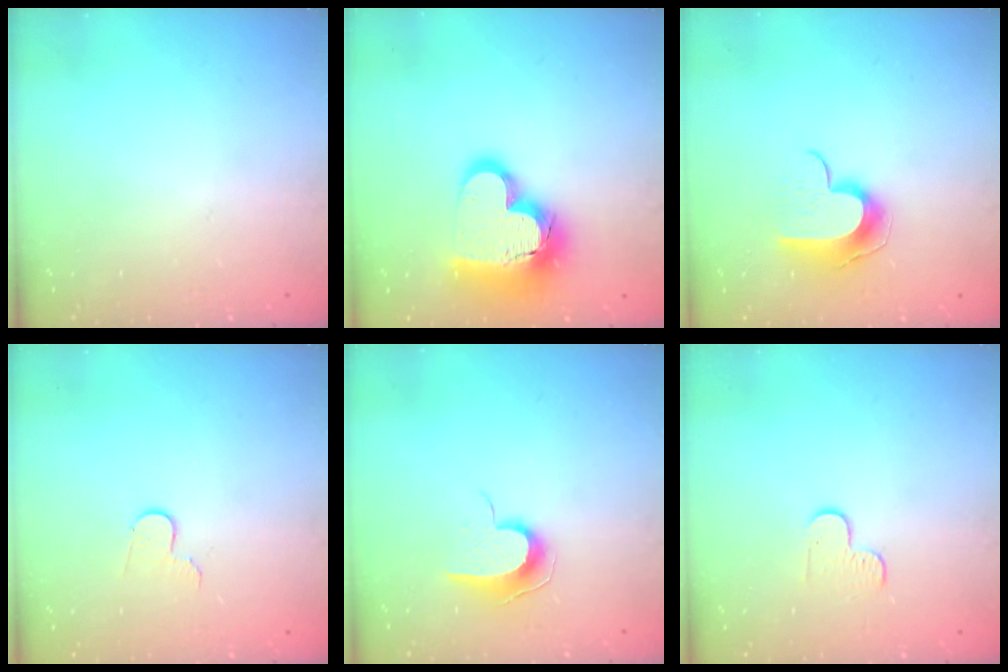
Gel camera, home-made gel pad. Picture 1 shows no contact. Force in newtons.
{"total": 19.2, "press": 19.2, "slide": 1.6}
{"total": 10.3, "press": 10.3, "slide": 0.7}
{"total": 3.4, "press": 3.4, "slide": 0.3}
{"total": 8.3, "press": 8.2, "slide": 0.8}
{"total": 4.7, "press": 4.7, "slide": 0.4}